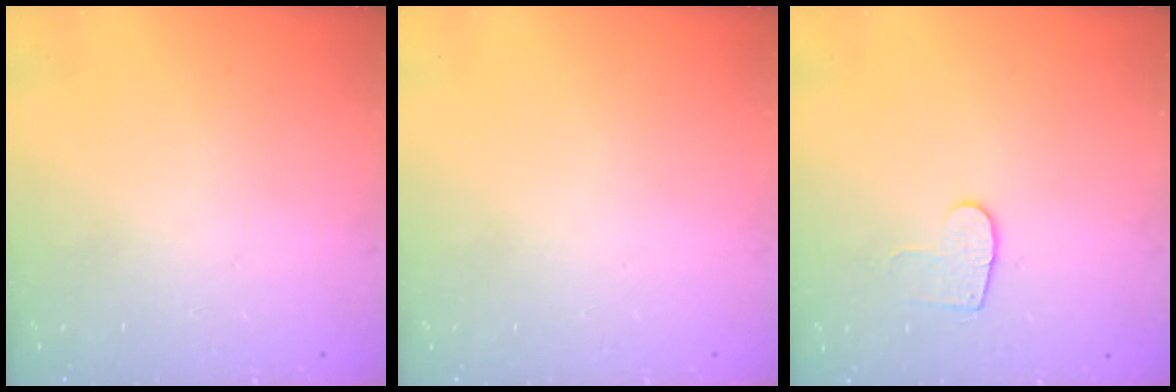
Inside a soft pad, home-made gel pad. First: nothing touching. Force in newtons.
{"total": 0.0}
{"total": 6.4, "press": 6.4, "slide": 0.6}